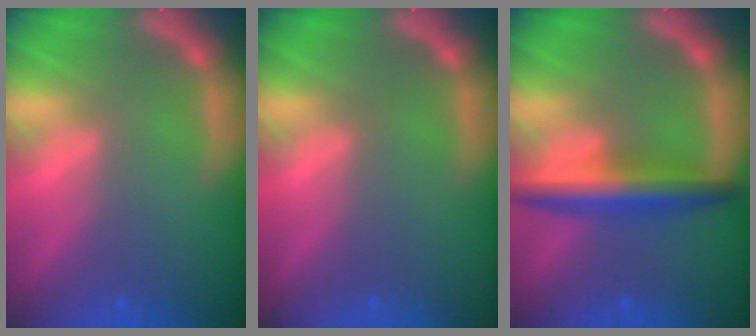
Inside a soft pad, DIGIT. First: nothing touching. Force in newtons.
{"total": 0.0}
{"total": 5.0}